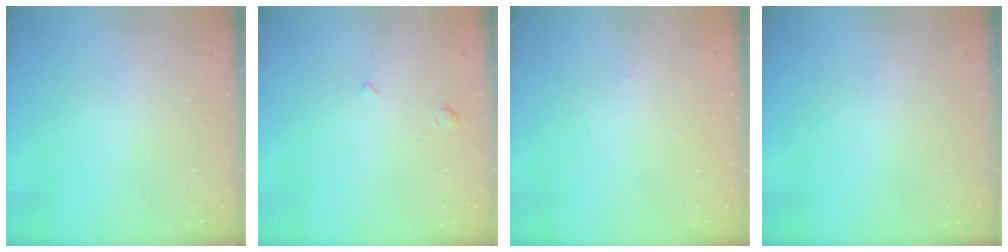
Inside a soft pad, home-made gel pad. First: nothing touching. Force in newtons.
{"total": 1.9, "press": 1.8, "slide": 0.4}
{"total": 0.0}
{"total": 0.0}